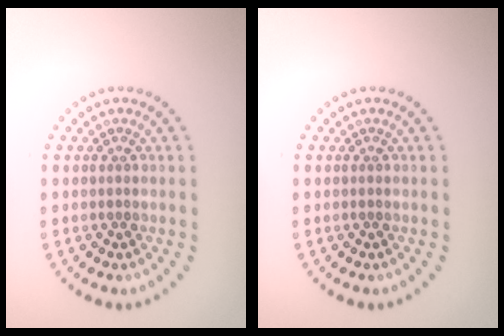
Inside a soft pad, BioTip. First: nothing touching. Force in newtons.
{"total": 0.0}